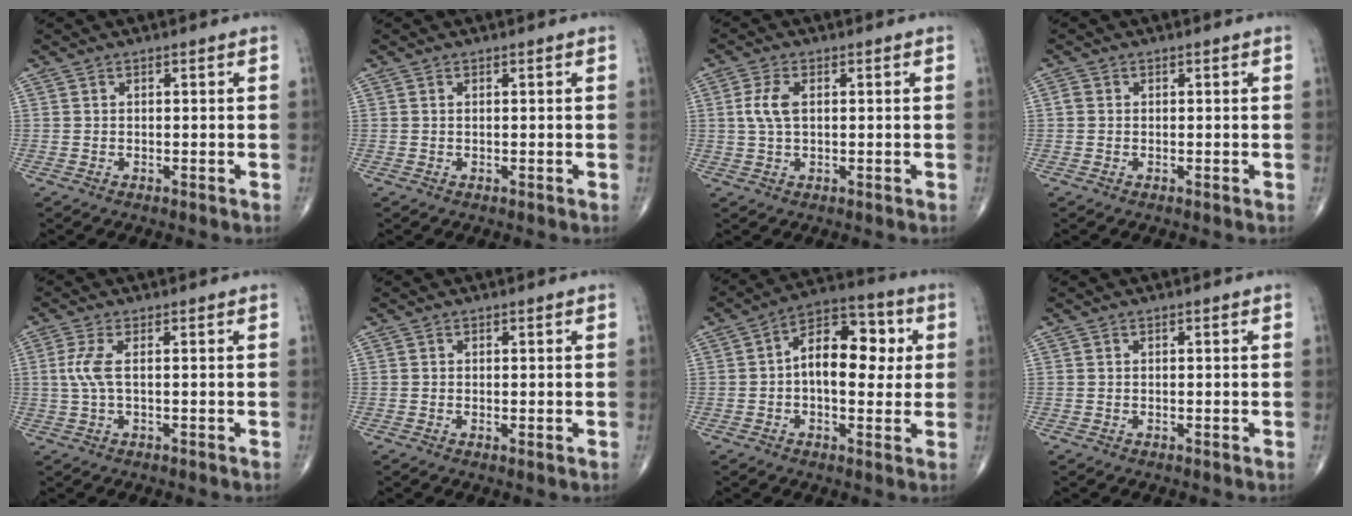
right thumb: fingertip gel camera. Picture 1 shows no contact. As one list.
[{"total": 0.0}, {"total": 4.5, "force": [0.7, 2.3, 3.8], "torque": [-0.092, 0.005, 0.013]}, {"total": 1.1, "force": [0.0, 1.0, 0.5], "torque": [-0.008, 0.001, 0.000]}, {"total": 3.7, "force": [0.3, 0.9, 3.5], "torque": [-0.106, 0.003, 0.006]}, {"total": 0.5, "force": [0.0, 0.1, 0.5], "torque": [-0.012, -0.004, -0.002]}, {"total": 13.5, "force": [1.3, 7.7, 11.1], "torque": [-0.139, 0.028, 0.011]}, {"total": 0.0}]